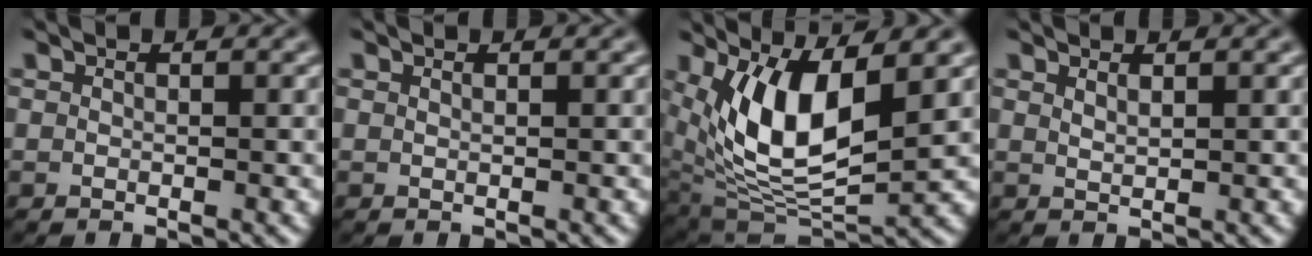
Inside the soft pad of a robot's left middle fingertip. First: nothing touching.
{"total": 0.0}
{"total": 9.2, "force": [2.7, 3.9, 7.9], "torque": [-0.160, -0.018, 0.049]}
{"total": 0.8, "force": [0.7, 0.2, 0.4], "torque": [-0.009, -0.001, 0.013]}